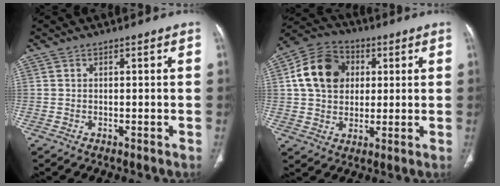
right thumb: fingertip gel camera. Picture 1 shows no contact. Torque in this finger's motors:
{"motor_torque": [-1.12, 1.30, 0.55, -0.42, 0.11]}